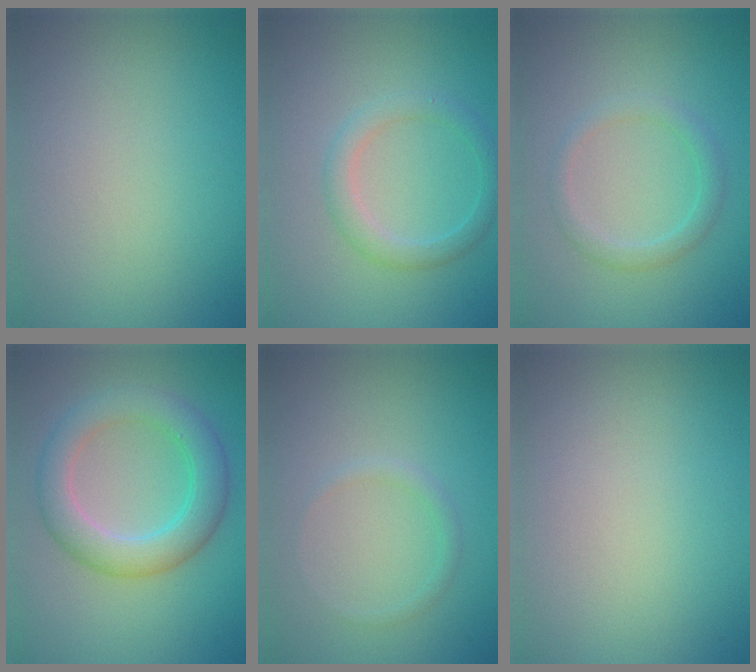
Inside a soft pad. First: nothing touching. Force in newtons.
{"total": 2.4, "press": 2.4, "slide": 0.1}
{"total": 1.9, "press": 1.9, "slide": 0.2}
{"total": 5.2, "press": 5.2, "slide": 0.2}
{"total": 0.9, "press": 0.9, "slide": 0.1}
{"total": 0.0}